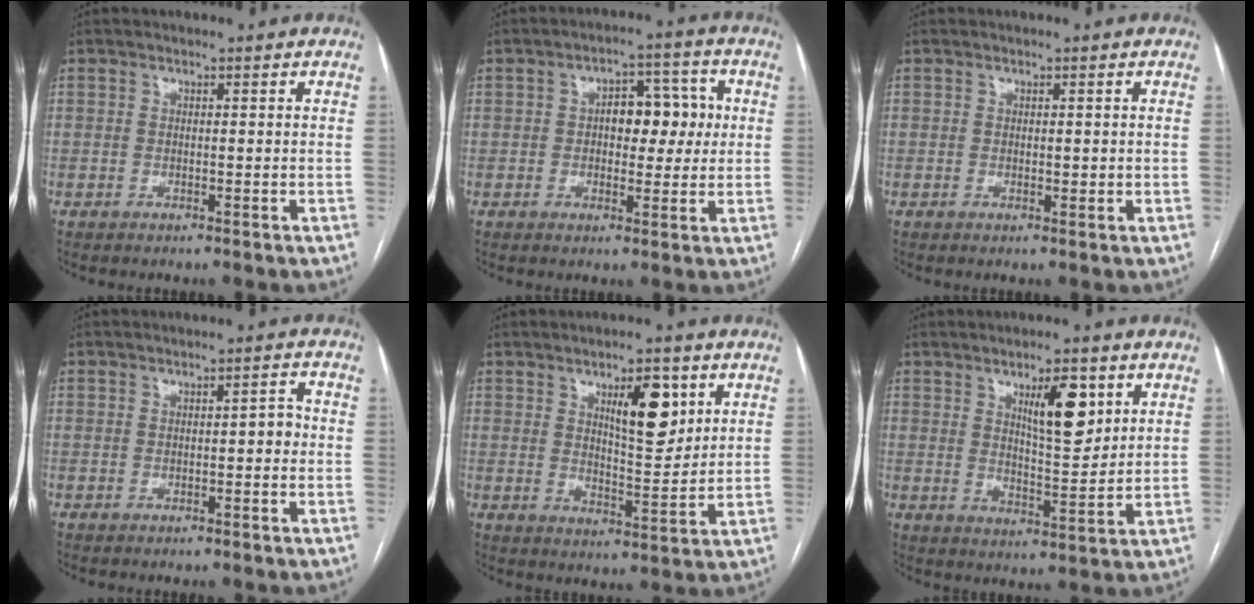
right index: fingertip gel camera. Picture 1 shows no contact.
{"total": 7.1, "force": [0.8, 3.9, 5.9], "torque": [-0.077, 0.025, 0.011]}
{"total": 1.2, "force": [0.2, 0.6, 1.0], "torque": [-0.012, -0.003, 0.004]}
{"total": 2.0, "force": [-0.2, 0.8, 1.9], "torque": [-0.022, 0.010, -0.004]}
{"total": 8.6, "force": [3.8, 2.6, 7.2], "torque": [-0.114, -0.002, 0.063]}
{"total": 8.3, "force": [3.9, 2.3, 7.0], "torque": [-0.115, -0.004, 0.065]}